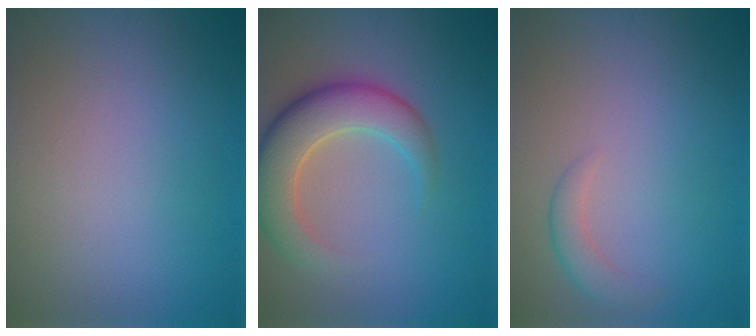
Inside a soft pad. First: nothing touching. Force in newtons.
{"total": 6.5, "press": 6.5, "slide": 0.5}
{"total": 1.6, "press": 1.6, "slide": 0.1}